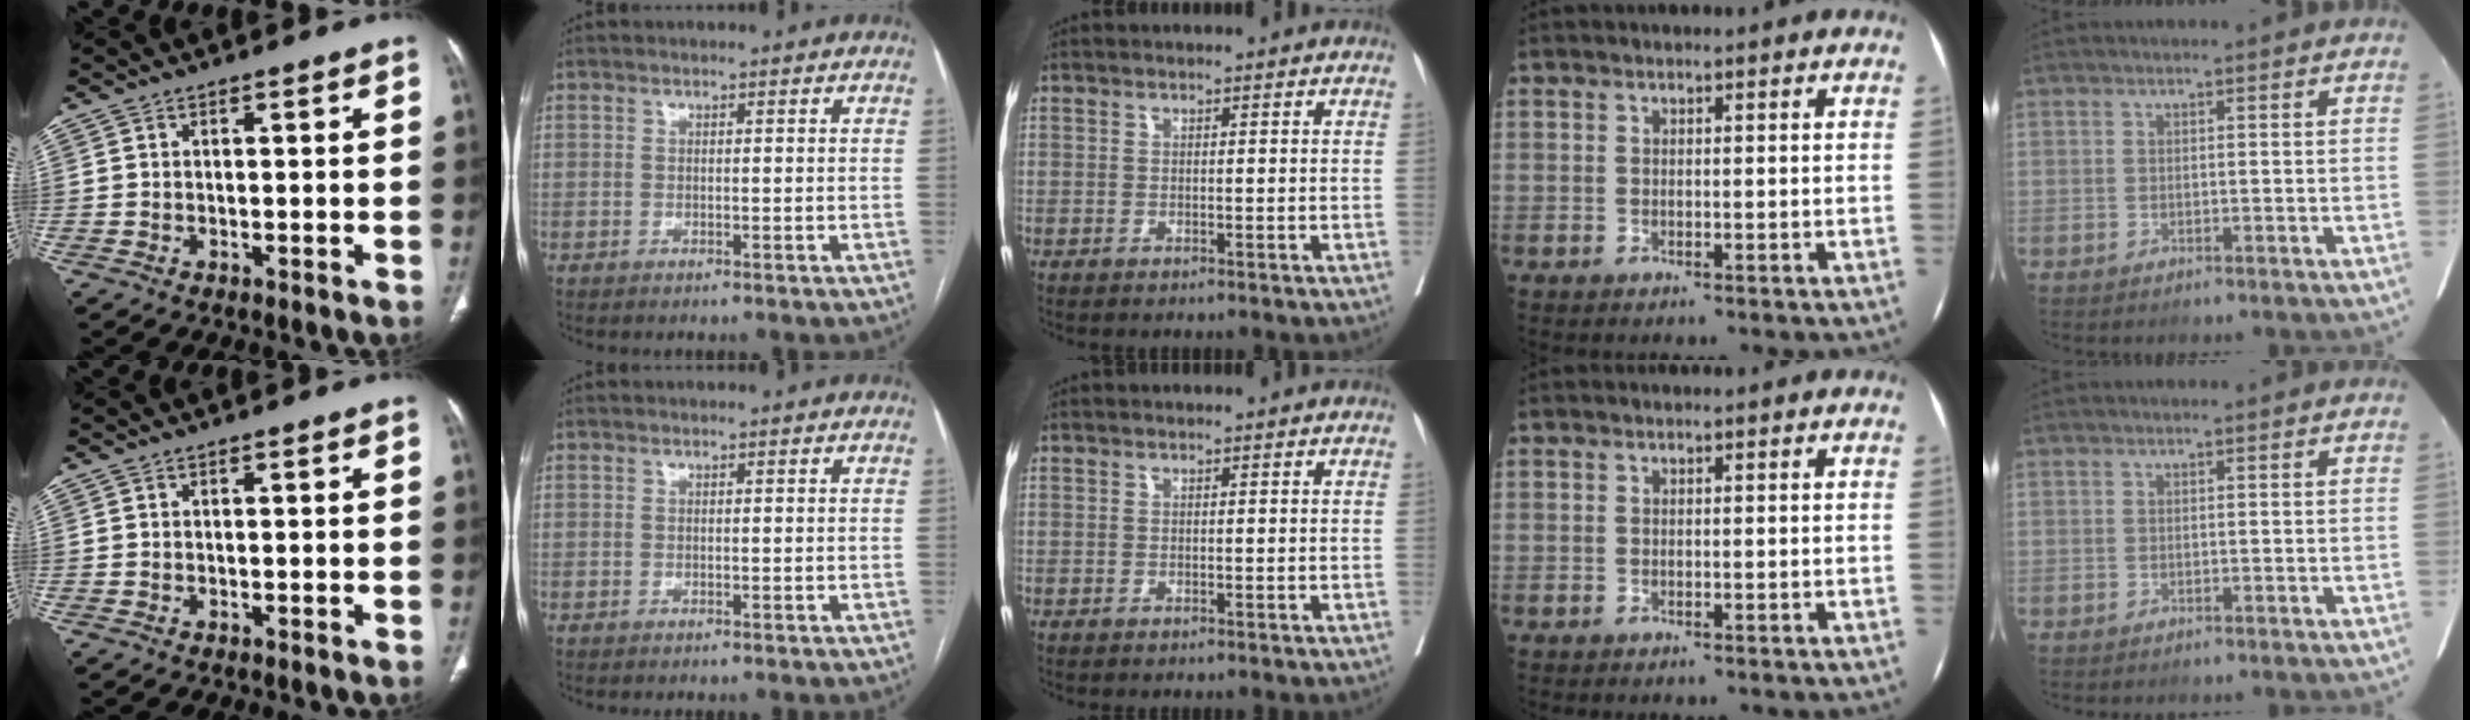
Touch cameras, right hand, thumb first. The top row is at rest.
{}